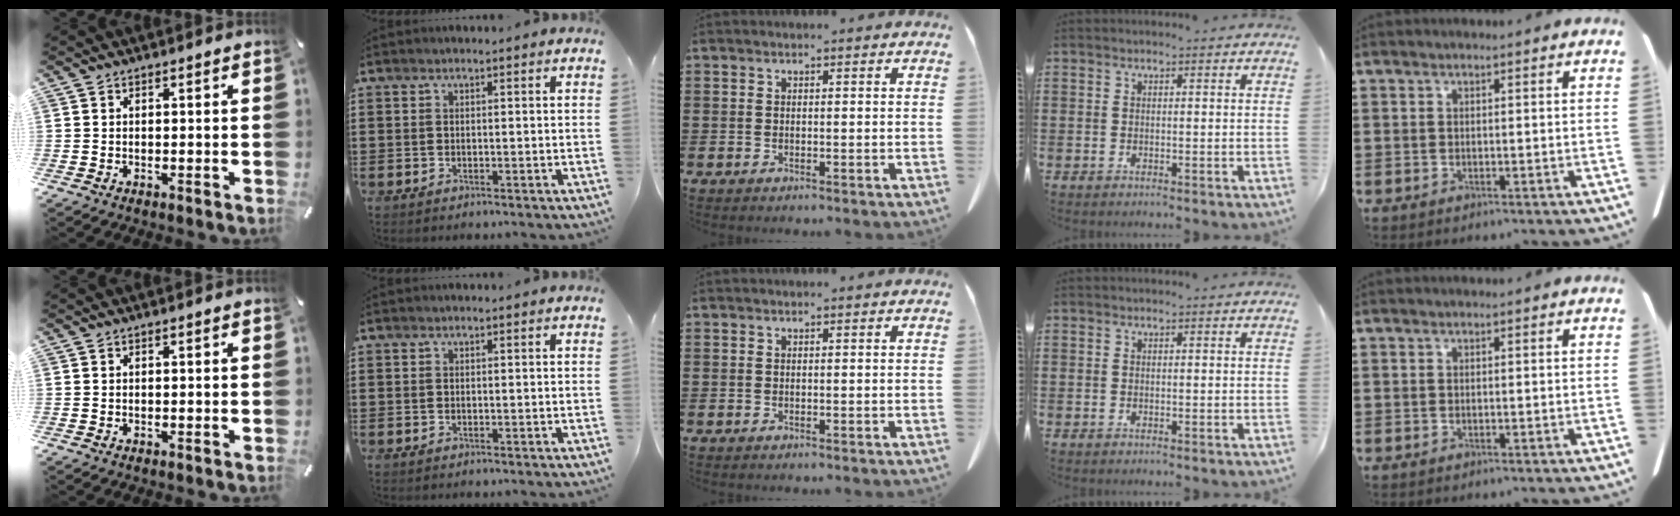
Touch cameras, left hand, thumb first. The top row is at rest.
{}